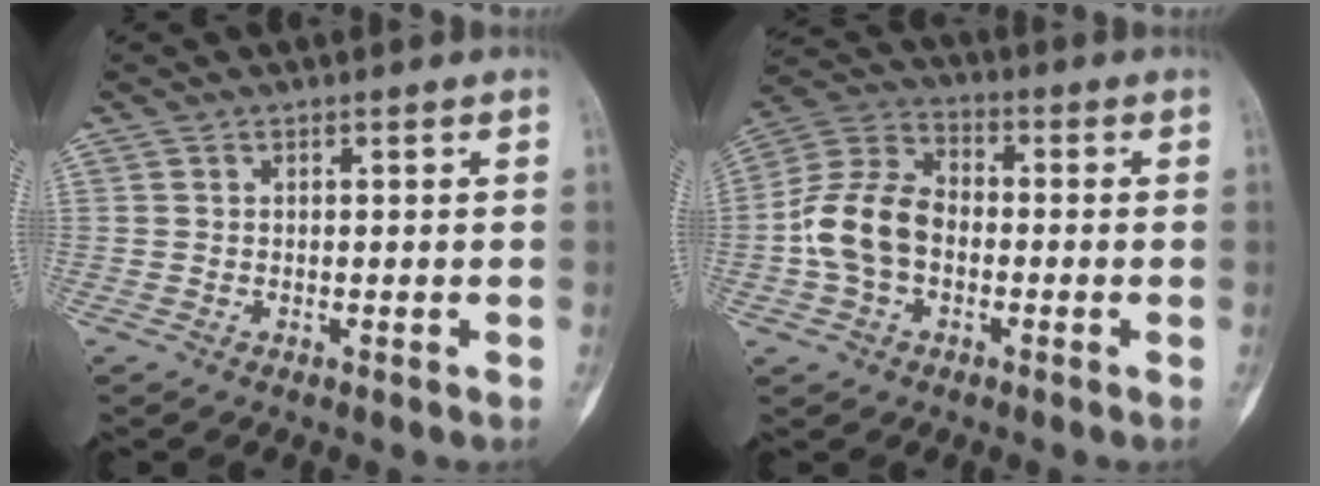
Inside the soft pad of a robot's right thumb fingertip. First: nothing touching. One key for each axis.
{"total": 12.2, "fx": -1.9, "fy": 8.6, "fz": 8.4, "tx": -0.160, "ty": 0.038, "tz": -0.047}